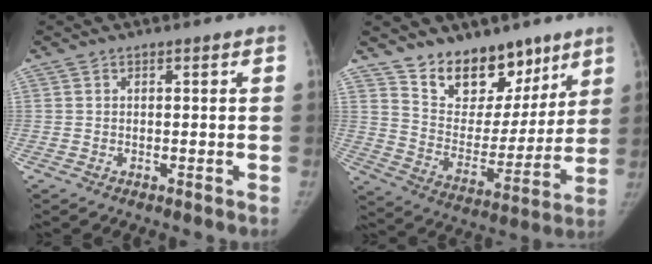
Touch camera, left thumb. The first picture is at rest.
{"total": 16.5, "force": [11.9, 9.3, 6.6], "torque": [-0.039, -0.081, 0.202]}